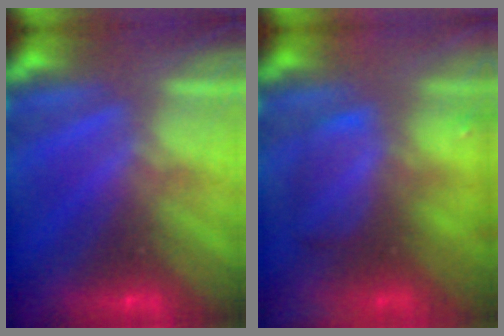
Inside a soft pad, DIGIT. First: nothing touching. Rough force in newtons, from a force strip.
{"total": 6.5}